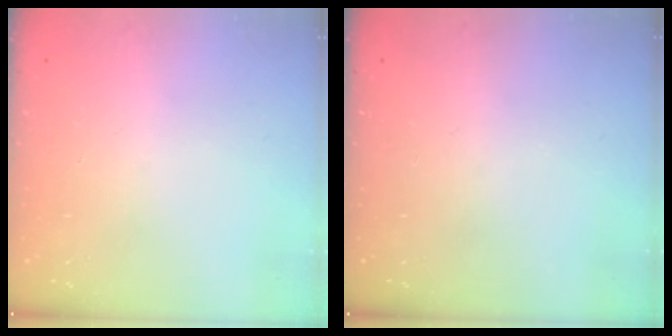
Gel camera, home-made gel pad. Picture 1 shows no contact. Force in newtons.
{"total": 0.0}